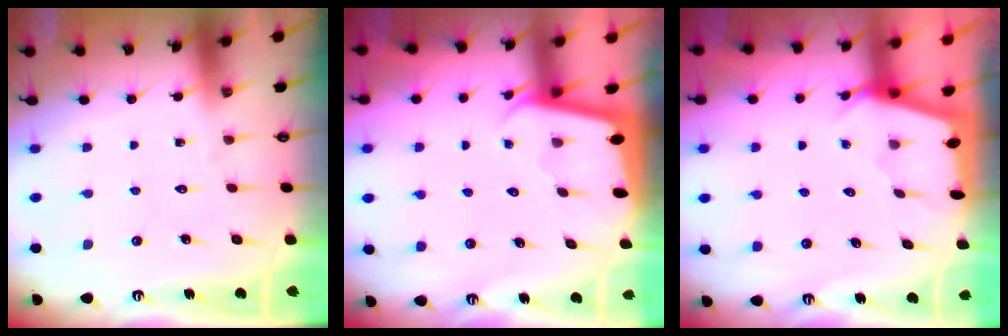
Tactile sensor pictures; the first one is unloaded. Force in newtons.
{"total": 2.1, "press": 2.1, "slide": 0.1}
{"total": 2.2, "press": 2.2, "slide": 0.3}